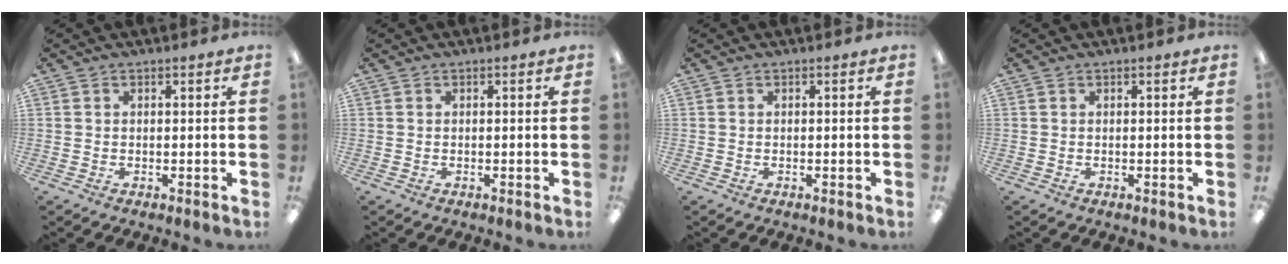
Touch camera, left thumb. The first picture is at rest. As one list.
[{"total": 0.0}, {"total": 0.0}, {"total": 0.0}]